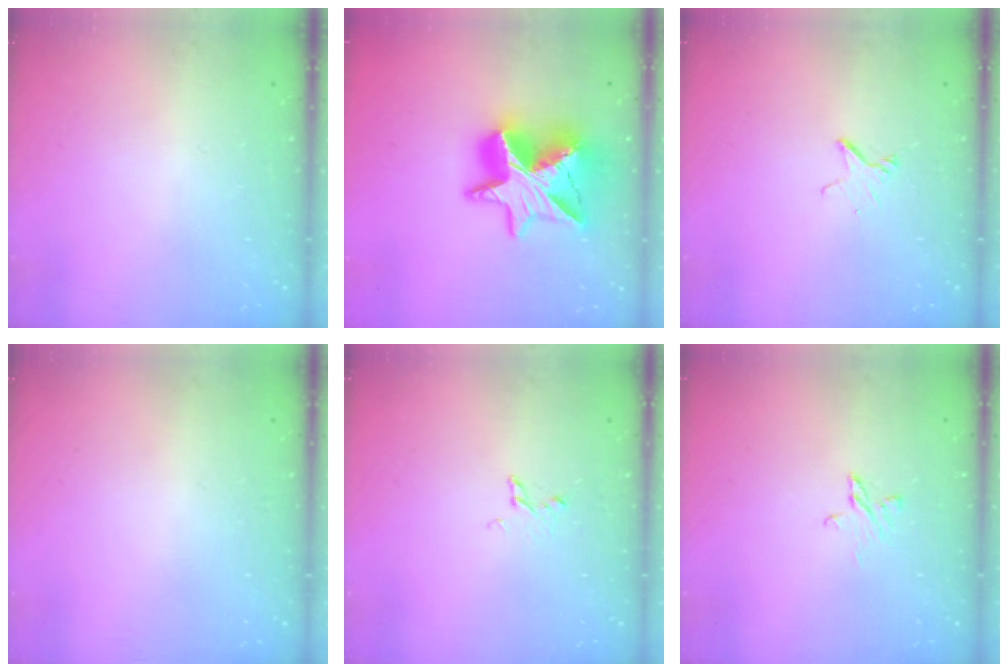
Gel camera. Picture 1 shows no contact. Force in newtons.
{"total": 20.4, "press": 20.4, "slide": 1.7}
{"total": 2.5, "press": 2.5, "slide": 0.1}
{"total": 0.0}
{"total": 3.1, "press": 3.1, "slide": 0.4}
{"total": 3.4, "press": 3.3, "slide": 0.3}